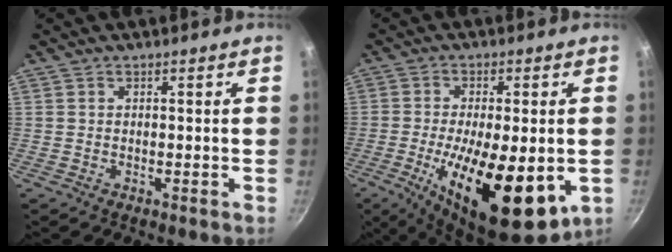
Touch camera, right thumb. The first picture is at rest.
{"total": 21.8, "force": [-5.9, 8.5, 19.2], "torque": [-0.289, -0.025, -0.068]}